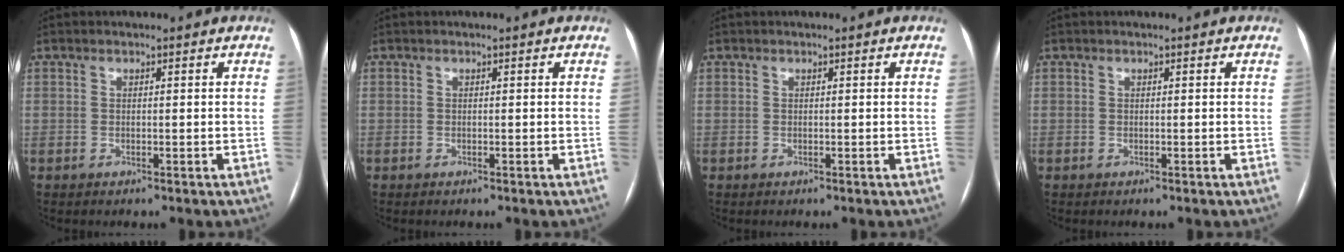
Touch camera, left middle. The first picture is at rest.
{"total": 0.0}
{"total": 0.0}
{"total": 0.0}